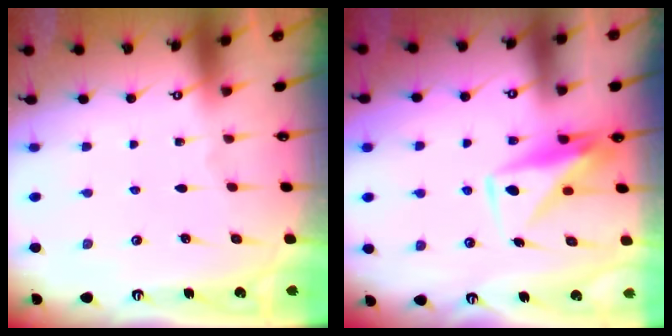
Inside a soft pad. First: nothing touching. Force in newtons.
{"total": 8.6, "press": 8.5, "slide": 1.5}